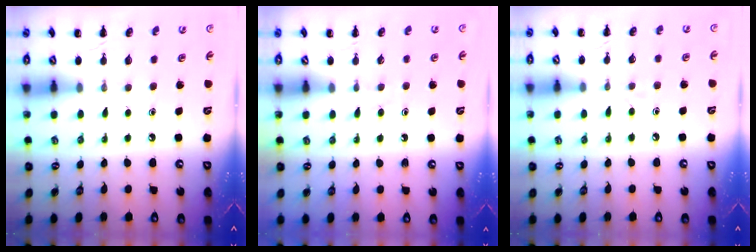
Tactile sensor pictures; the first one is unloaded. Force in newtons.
{"total": 2.6, "press": 2.5, "slide": 0.9}
{"total": 3.1, "press": 2.9, "slide": 1.1}